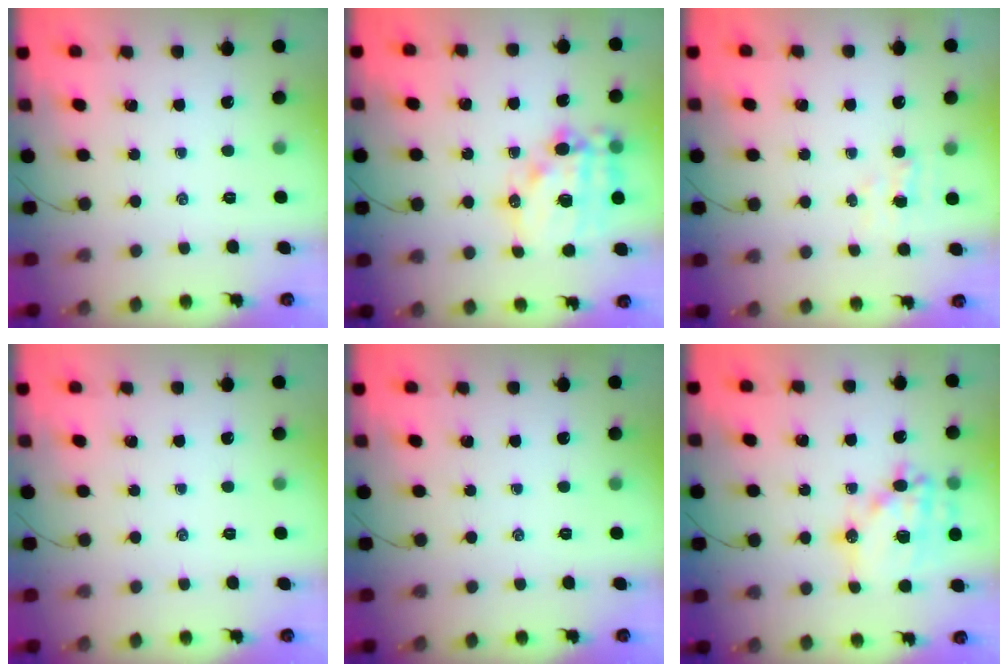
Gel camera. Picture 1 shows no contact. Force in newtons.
{"total": 16.1, "press": 15.7, "slide": 3.6}
{"total": 3.6, "press": 3.5, "slide": 1.0}
{"total": 0.0}
{"total": 0.0}
{"total": 19.0, "press": 18.6, "slide": 3.7}